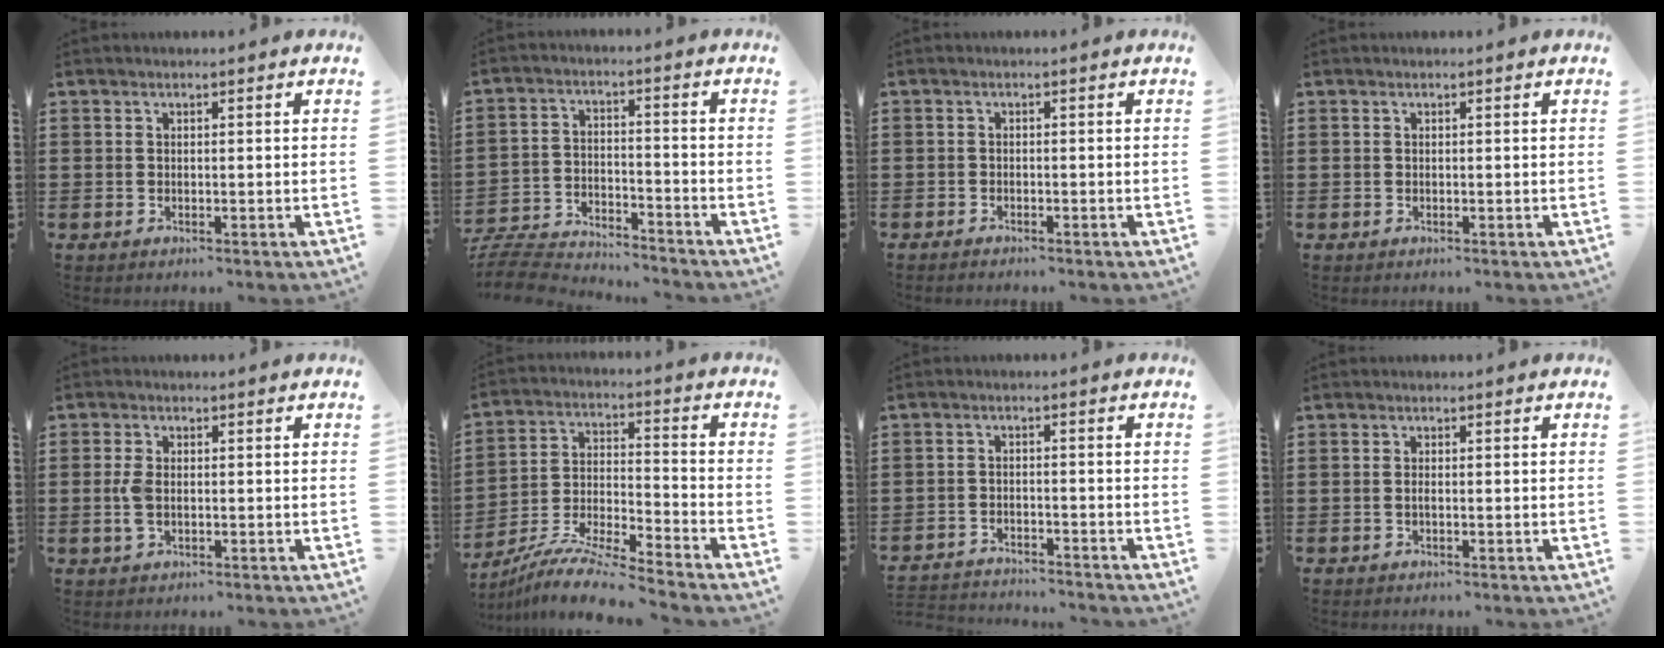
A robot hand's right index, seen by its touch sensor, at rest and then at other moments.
{"total": 6.8, "force": [-6.7, 0.8, 1.0], "torque": [-0.035, 0.005, -0.138]}
{"total": 0.9, "force": [-0.9, 0.1, 0.0], "torque": [-0.001, 0.002, -0.019]}
{"total": 0.0}
{"total": 3.2, "force": [-0.1, 1.8, 2.7], "torque": [-0.075, -0.003, -0.009]}
{"total": 8.7, "force": [-8.2, -0.4, 2.7], "torque": [-0.056, -0.001, -0.167]}
{"total": 2.8, "force": [-2.8, 0.1, -0.2], "torque": [-0.005, -0.002, -0.060]}
{"total": 0.5, "force": [-0.2, 0.1, 0.5], "torque": [-0.008, -0.003, -0.004]}